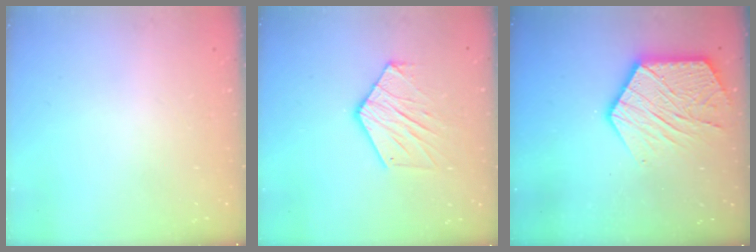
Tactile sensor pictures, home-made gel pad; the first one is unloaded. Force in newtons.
{"total": 11.7, "press": 11.6, "slide": 1.0}
{"total": 16.4, "press": 16.4, "slide": 1.3}